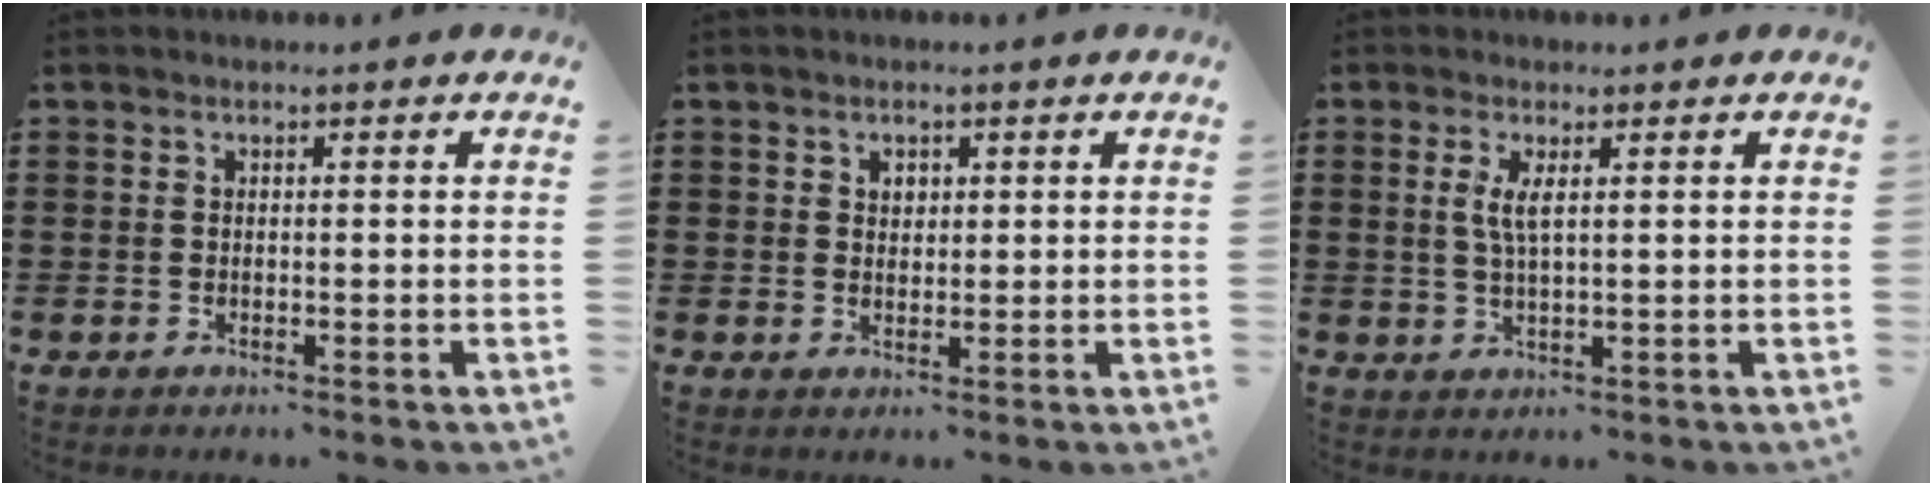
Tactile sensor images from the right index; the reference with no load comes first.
{"total": 1.5, "force": [0.9, 1.1, 0.5], "torque": [-0.013, 0.006, 0.016]}
{"total": 3.0, "force": [0.8, 0.5, 2.8], "torque": [-0.059, 0.001, 0.012]}